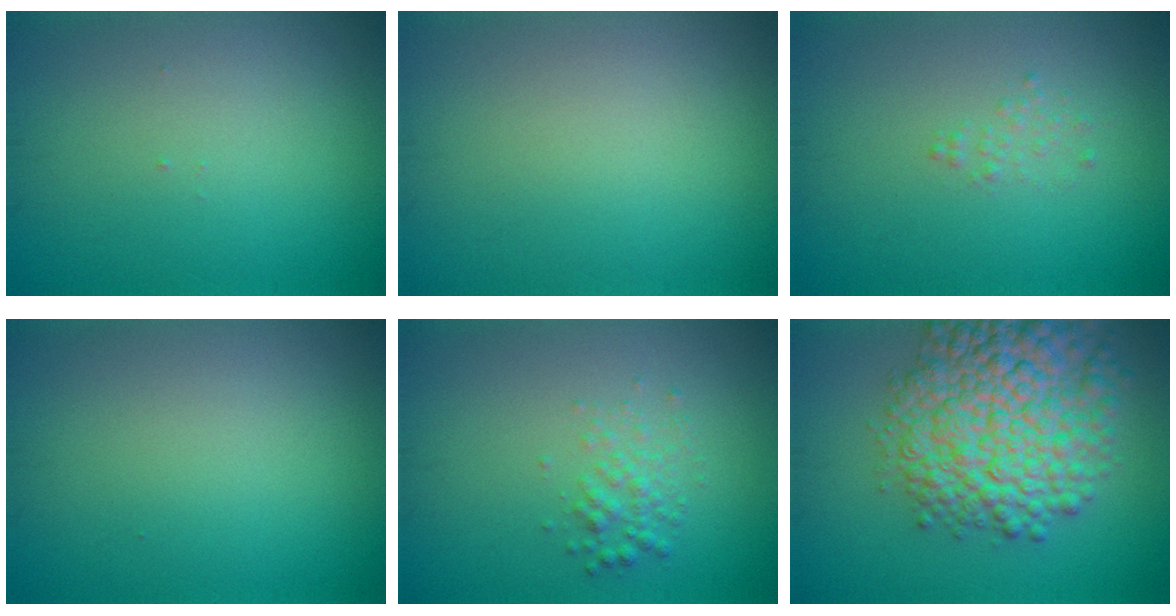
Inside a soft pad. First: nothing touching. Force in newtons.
{"total": 0.0}
{"total": 0.9, "press": 0.9, "slide": 0.0}
{"total": 0.0}
{"total": 1.9, "press": 1.9, "slide": 0.0}
{"total": 10.6, "press": 10.6, "slide": 0.3}